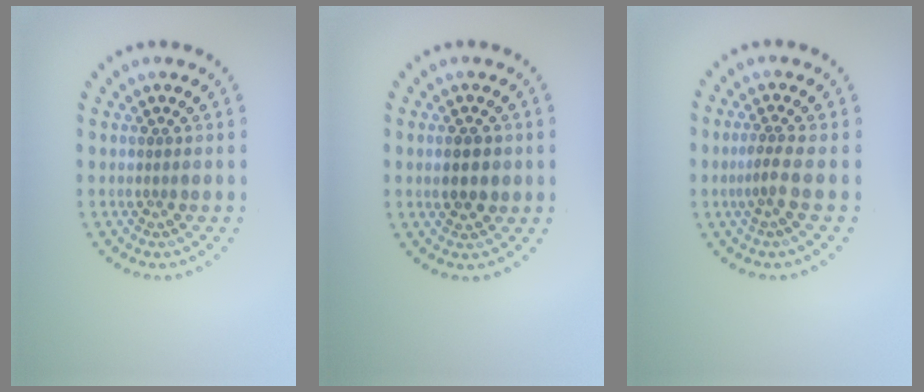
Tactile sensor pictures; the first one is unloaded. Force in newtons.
{"total": 2.4, "press": 2.4, "slide": 0.1}
{"total": 1.9, "press": 1.3, "slide": 1.4}